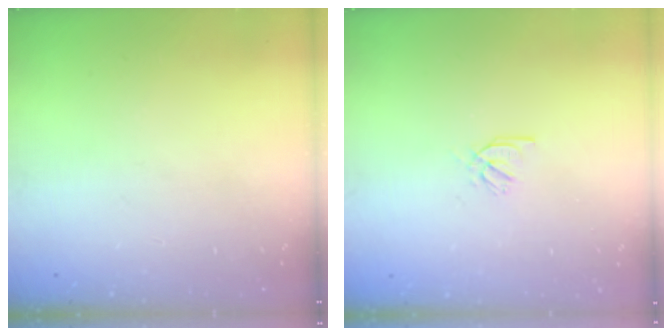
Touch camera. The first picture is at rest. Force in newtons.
{"total": 2.1, "press": 2.1, "slide": 0.2}